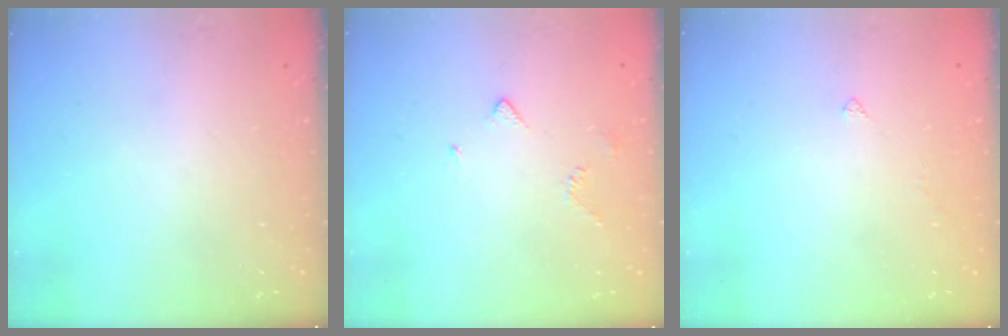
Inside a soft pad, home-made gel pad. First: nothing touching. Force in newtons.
{"total": 3.7, "press": 3.6, "slide": 0.7}
{"total": 1.9, "press": 1.8, "slide": 0.4}